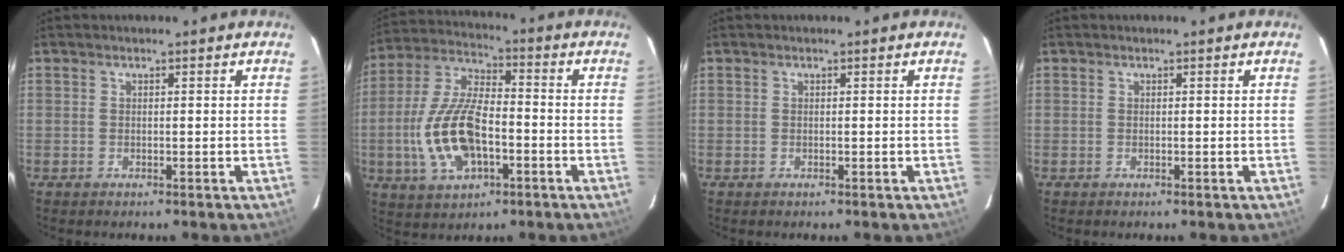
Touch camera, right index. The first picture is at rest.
{"total": 15.6, "force": [-3.9, 7.4, 13.2], "torque": [-0.284, 0.002, -0.069]}
{"total": 0.0}
{"total": 0.0}